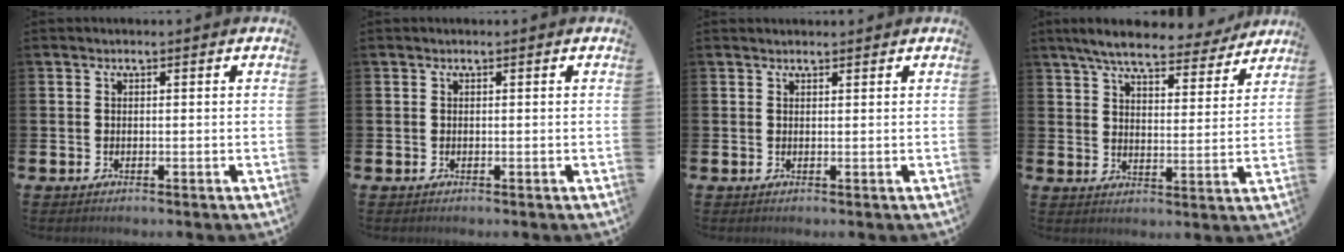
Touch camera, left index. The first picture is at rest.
{"total": 0.0}
{"total": 1.0, "force": [0.9, 0.3, 0.0], "torque": [0.009, -0.001, 0.016]}
{"total": 7.3, "force": [6.7, 1.4, 2.6], "torque": [-0.064, -0.034, 0.114]}